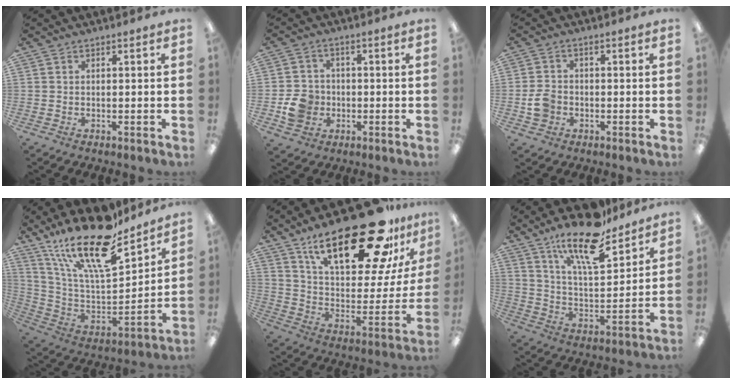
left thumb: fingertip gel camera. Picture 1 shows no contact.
{"total": 7.2, "force": [-1.8, 6.4, 2.8], "torque": [-0.046, 0.013, -0.029]}
{"total": 5.0, "force": [-1.3, 4.1, 2.5], "torque": [-0.048, 0.009, -0.022]}
{"total": 23.7, "force": [17.3, 7.3, 14.4], "torque": [-0.282, -0.113, 0.297]}
{"total": 30.7, "force": [19.7, 10.8, 20.9], "torque": [-0.321, -0.122, 0.324]}
{"total": 18.2, "force": [13.8, 5.7, 10.4], "torque": [-0.180, -0.079, 0.231]}